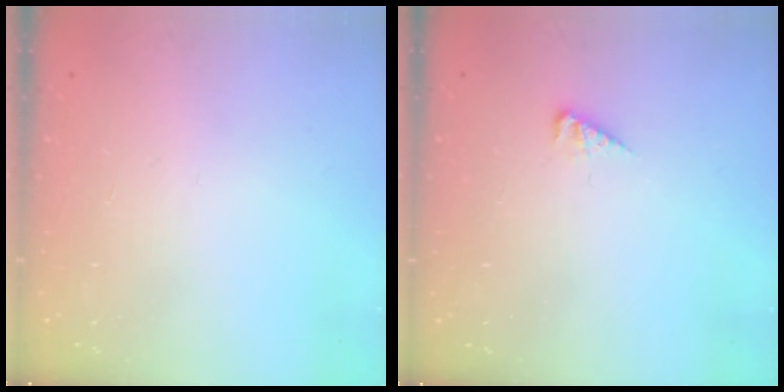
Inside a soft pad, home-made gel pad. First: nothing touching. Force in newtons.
{"total": 4.0, "press": 4.0, "slide": 0.4}